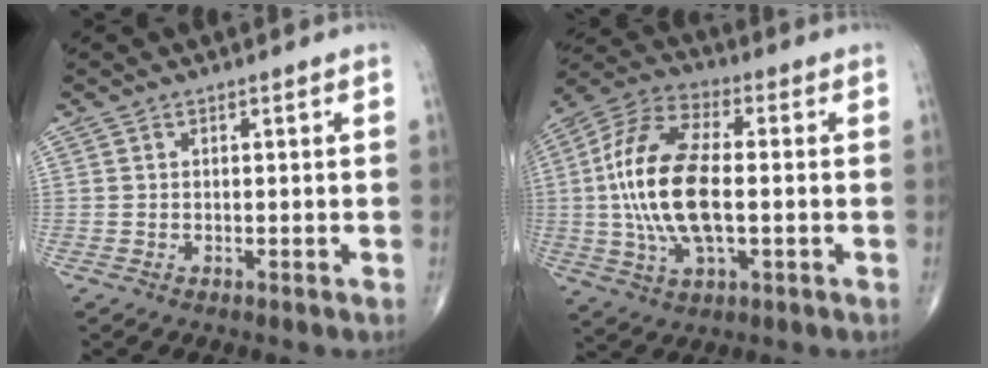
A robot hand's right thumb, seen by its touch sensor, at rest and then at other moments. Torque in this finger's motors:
{"motor_torque": [1.39, 3.62, 2.11, 0.17, 0.79]}